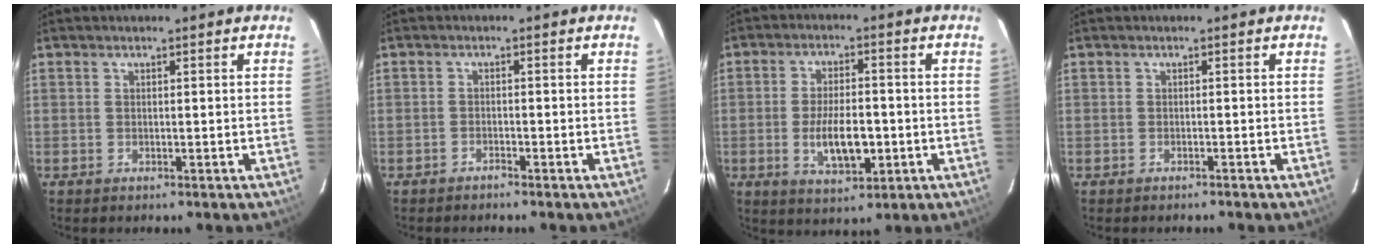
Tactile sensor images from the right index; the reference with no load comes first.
{"total": 1.2, "force": [-1.2, 0.0, 0.0], "torque": [-0.008, 0.000, -0.022]}
{"total": 8.9, "force": [-2.1, 3.8, 7.8], "torque": [-0.153, -0.006, -0.029]}
{"total": 0.9, "force": [-0.9, 0.0, 0.1], "torque": [-0.006, 0.000, -0.014]}